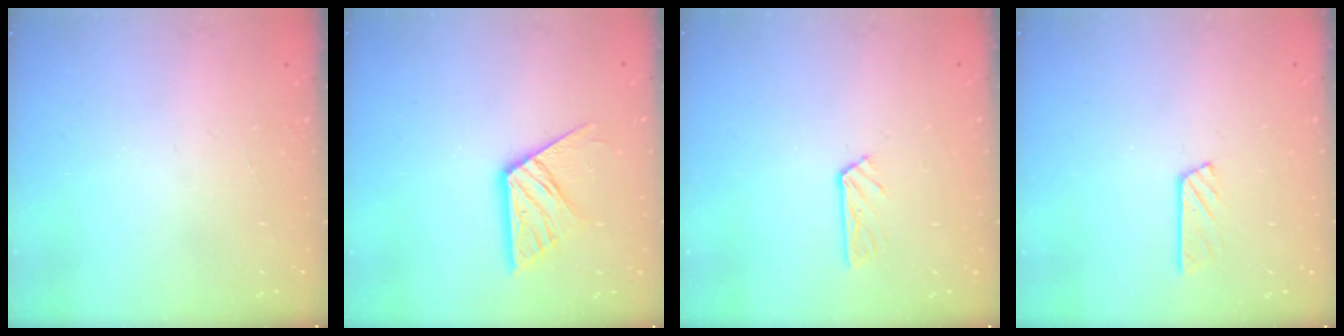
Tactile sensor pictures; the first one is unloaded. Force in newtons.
{"total": 12.0, "press": 12.0, "slide": 1.1}
{"total": 4.0, "press": 4.0, "slide": 0.4}
{"total": 4.1, "press": 4.1, "slide": 0.4}